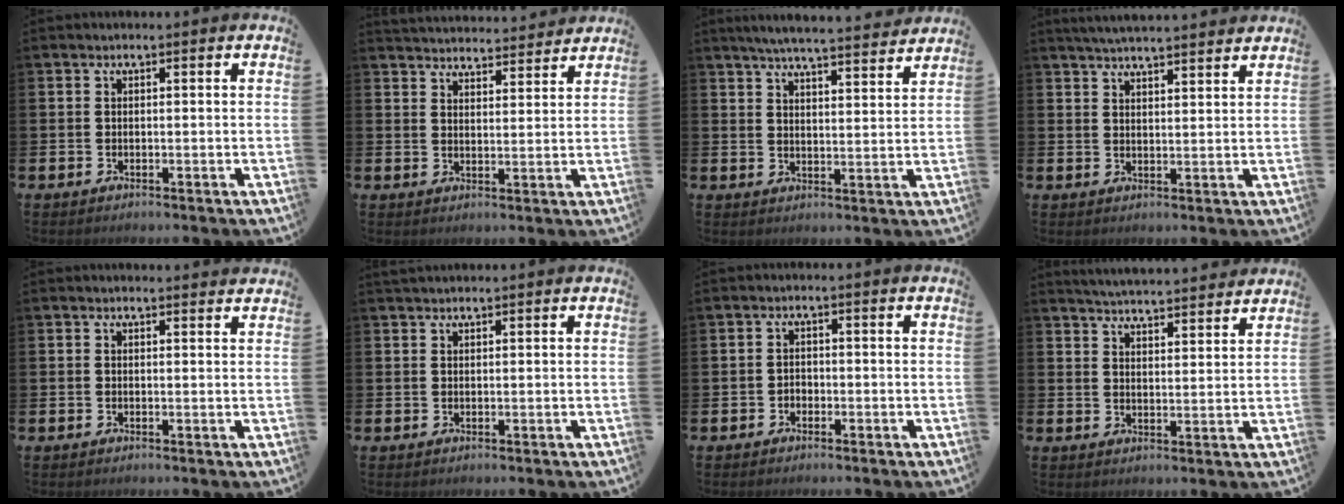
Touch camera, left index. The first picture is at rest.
{"total": 4.5, "force": [4.4, 0.5, -0.1], "torque": [-0.008, -0.031, 0.079]}
{"total": 5.7, "force": [5.5, 0.0, 1.2], "torque": [-0.033, -0.038, 0.096]}
{"total": 4.1, "force": [4.1, -0.1, 0.7], "torque": [-0.016, -0.021, 0.073]}
{"total": 0.8, "force": [0.8, 0.1, 0.1], "torque": [0.010, -0.004, 0.013]}
{"total": 1.2, "force": [1.1, 0.3, 0.3], "torque": [0.005, -0.001, 0.018]}
{"total": 1.2, "force": [-0.7, 0.9, 0.2], "torque": [0.002, -0.001, -0.017]}
{"total": 4.9, "force": [4.9, 0.0, 0.2], "torque": [-0.012, -0.036, 0.085]}